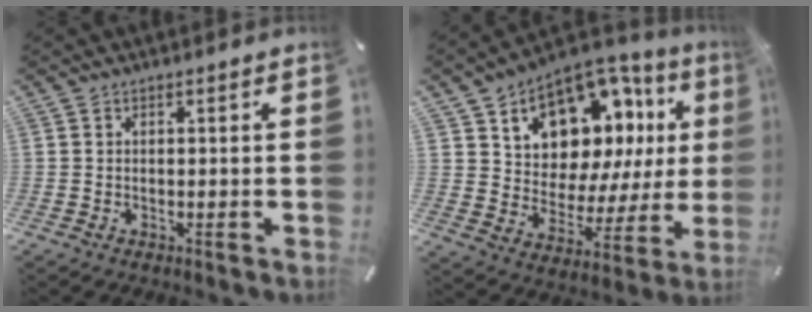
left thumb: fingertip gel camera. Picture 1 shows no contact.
{"total": 13.9, "force": [9.4, 8.3, 5.9], "torque": [-0.095, -0.089, 0.163]}